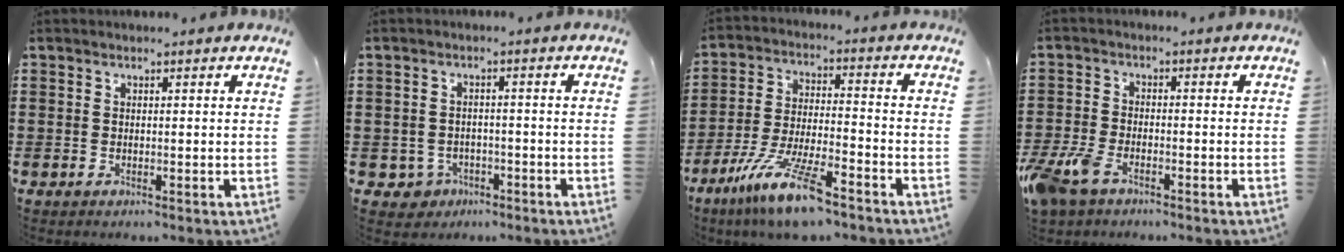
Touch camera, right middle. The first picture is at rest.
{"total": 2.4, "force": [-1.7, 1.7, 0.4], "torque": [-0.016, -0.001, -0.037]}
{"total": 11.6, "force": [-8.5, 1.3, 7.8], "torque": [-0.170, -0.002, -0.164]}
{"total": 5.2, "force": [-3.9, 2.3, 2.7], "torque": [-0.084, -0.005, -0.084]}